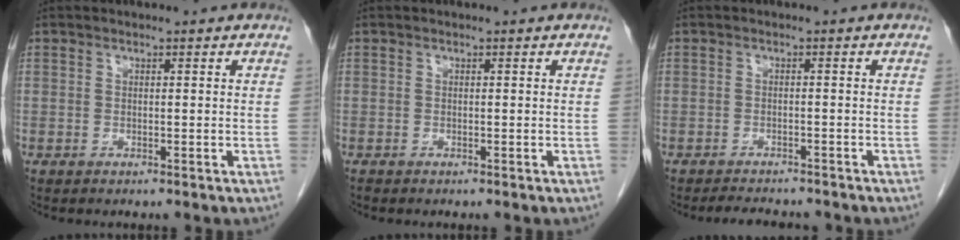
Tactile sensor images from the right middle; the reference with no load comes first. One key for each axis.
{"total": 0.0}
{"total": 5.1, "fx": -4.7, "fy": 1.1, "fz": 1.6, "tx": -0.025, "ty": -0.009, "tz": -0.066}